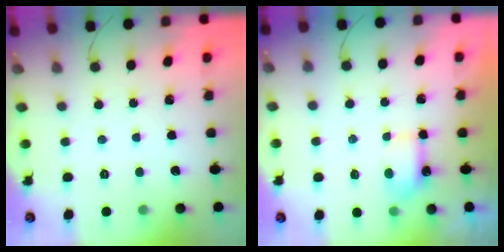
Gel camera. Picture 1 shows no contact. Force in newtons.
{"total": 4.2, "press": 4.0, "slide": 1.0}